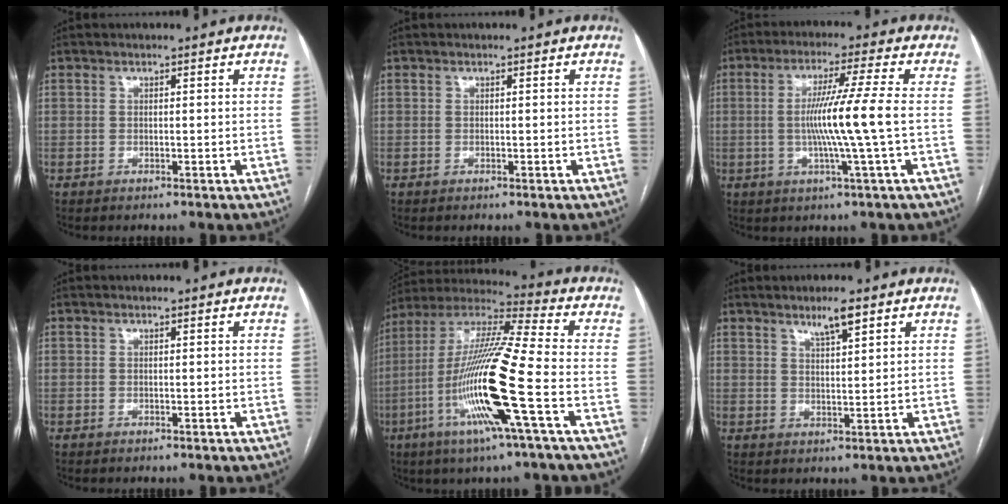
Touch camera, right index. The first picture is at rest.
{"total": 0.0}
{"total": 9.5, "force": [-0.5, -1.9, 9.3], "torque": [-0.174, -0.003, -0.006]}
{"total": 0.0}
{"total": 18.8, "force": [-5.7, -0.3, 18.0], "torque": [-0.366, -0.016, -0.118]}
{"total": 4.0, "force": [2.8, 0.4, 2.8], "torque": [-0.048, -0.003, 0.049]}